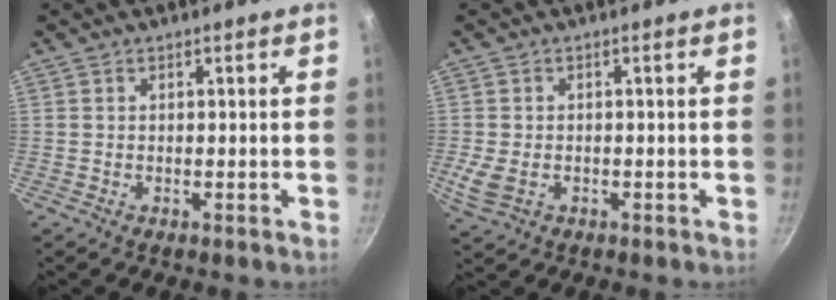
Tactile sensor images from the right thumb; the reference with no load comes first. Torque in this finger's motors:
{"motor_torque": [0.66, 0.62, 0.24, 0.24, 0.04]}